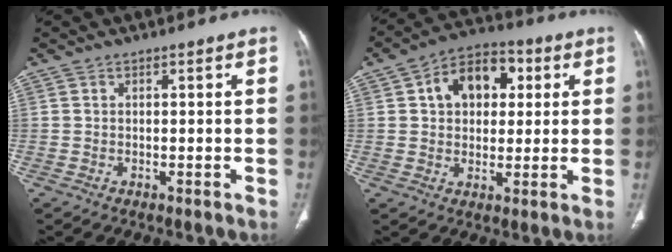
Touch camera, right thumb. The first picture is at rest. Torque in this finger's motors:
{"motor_torque": [-0.54, 0.81, -0.14, 0.23, 0.11]}